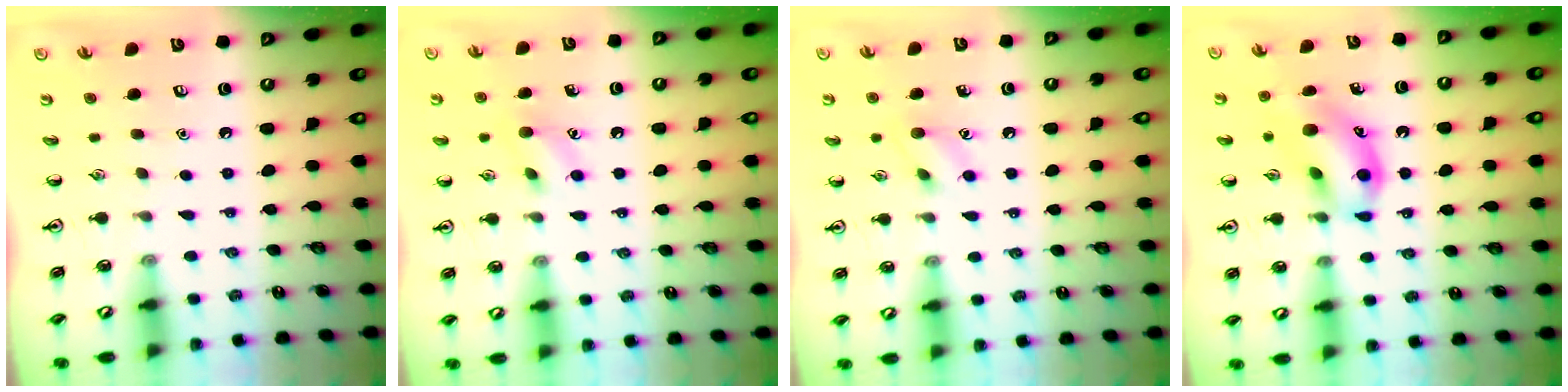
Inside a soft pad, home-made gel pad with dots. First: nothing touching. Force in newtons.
{"total": 7.8, "press": 7.6, "slide": 1.5}
{"total": 7.0, "press": 7.0, "slide": 0.7}
{"total": 14.3, "press": 14.1, "slide": 2.6}